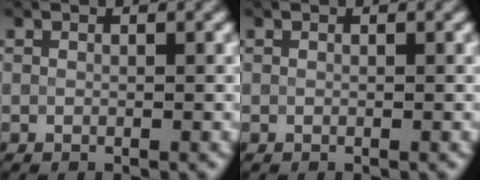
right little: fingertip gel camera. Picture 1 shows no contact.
{"total": 0.0}